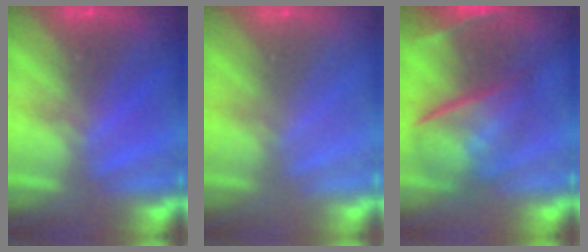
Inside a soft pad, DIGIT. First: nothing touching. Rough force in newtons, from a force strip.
{"total": 3.3}
{"total": 7.4}